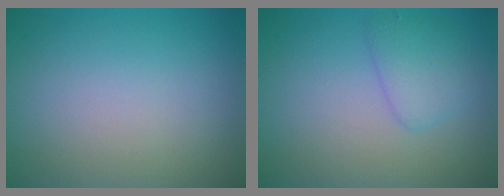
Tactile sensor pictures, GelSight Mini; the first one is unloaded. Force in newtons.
{"total": 2.3, "press": 2.3, "slide": 0.2}